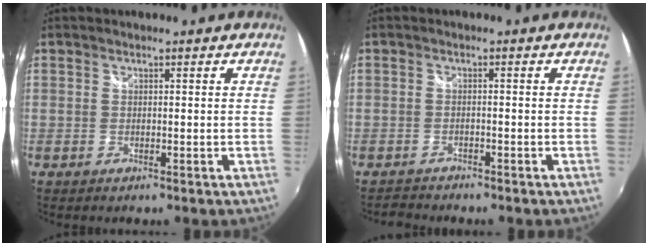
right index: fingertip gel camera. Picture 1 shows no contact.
{"total": 2.1, "force": [-2.1, 0.2, -0.2], "torque": [-0.005, -0.003, -0.042]}